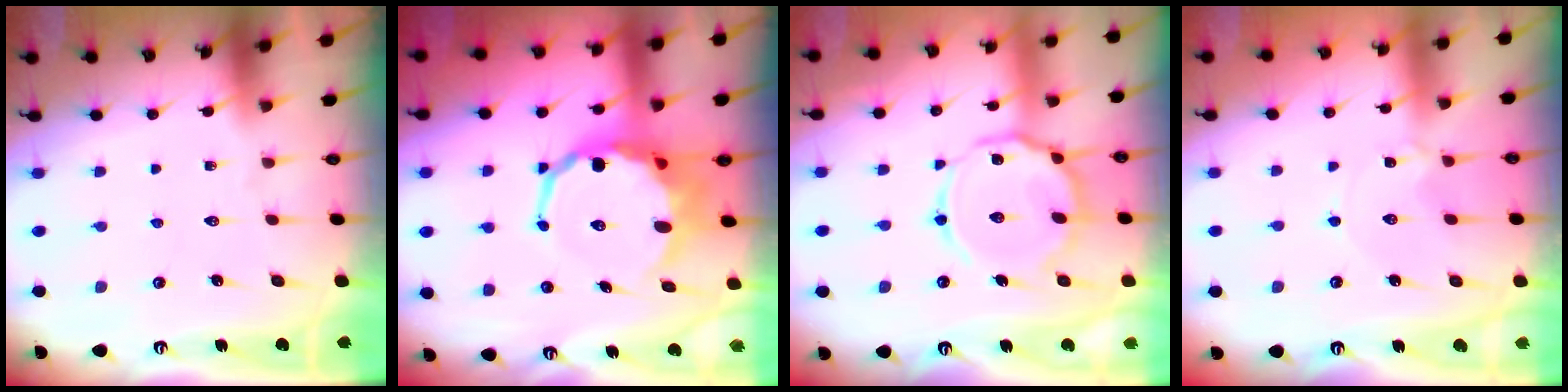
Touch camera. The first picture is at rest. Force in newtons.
{"total": 10.3, "press": 10.0, "slide": 2.2}
{"total": 14.4, "press": 14.4, "slide": 1.4}
{"total": 0.0}